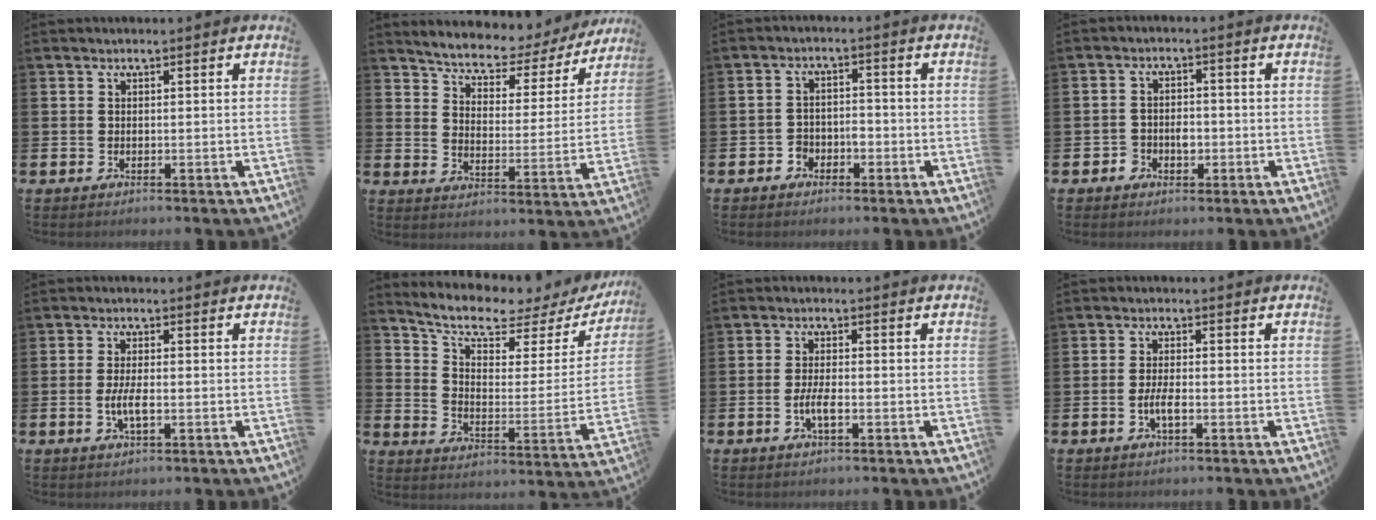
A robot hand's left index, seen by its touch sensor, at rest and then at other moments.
{"total": 5.6, "force": [5.2, 1.8, 1.0], "torque": [-0.054, -0.040, 0.084]}
{"total": 2.5, "force": [-1.8, 1.6, 0.6], "torque": [-0.026, 0.009, -0.039]}
{"total": 2.5, "force": [-1.0, 2.0, 1.1], "torque": [-0.025, 0.006, -0.024]}
{"total": 3.4, "force": [-0.7, 1.1, 3.1], "torque": [-0.061, -0.001, -0.016]}
{"total": 7.3, "force": [6.1, 2.2, 3.2], "torque": [-0.094, -0.047, 0.099]}
{"total": 2.9, "force": [-0.9, 0.9, 2.6], "torque": [-0.053, 0.000, -0.020]}
{"total": 2.6, "force": [-0.9, 0.8, 2.3], "torque": [-0.049, 0.000, -0.020]}